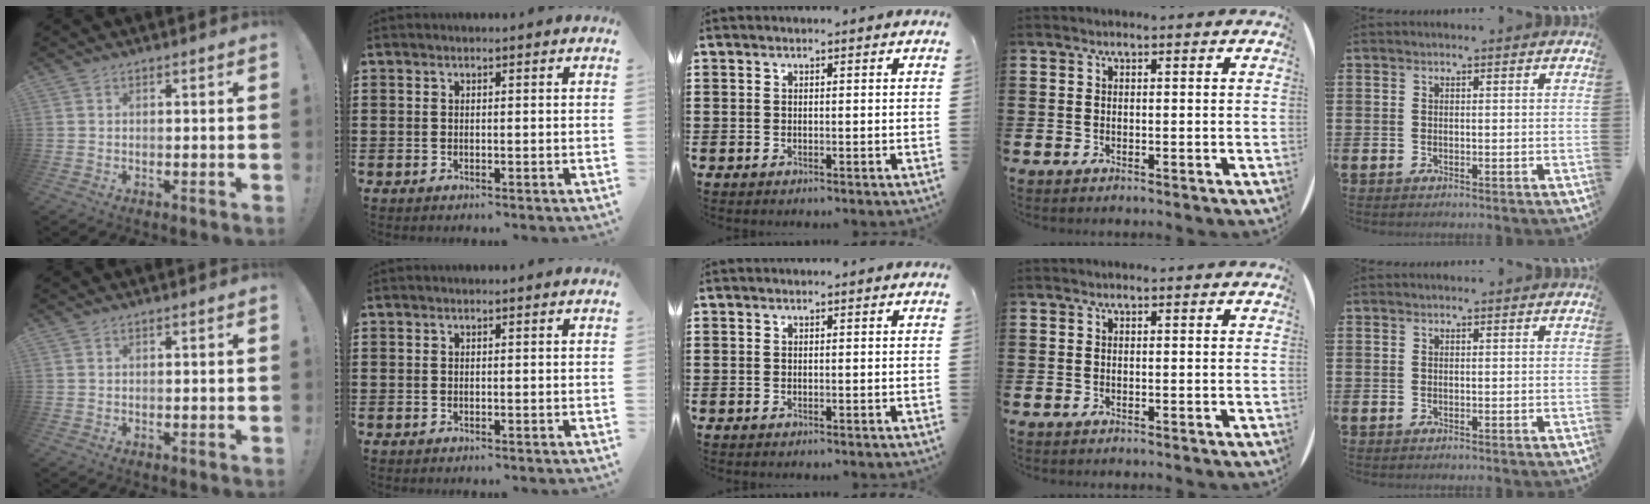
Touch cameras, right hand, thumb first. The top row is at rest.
{}